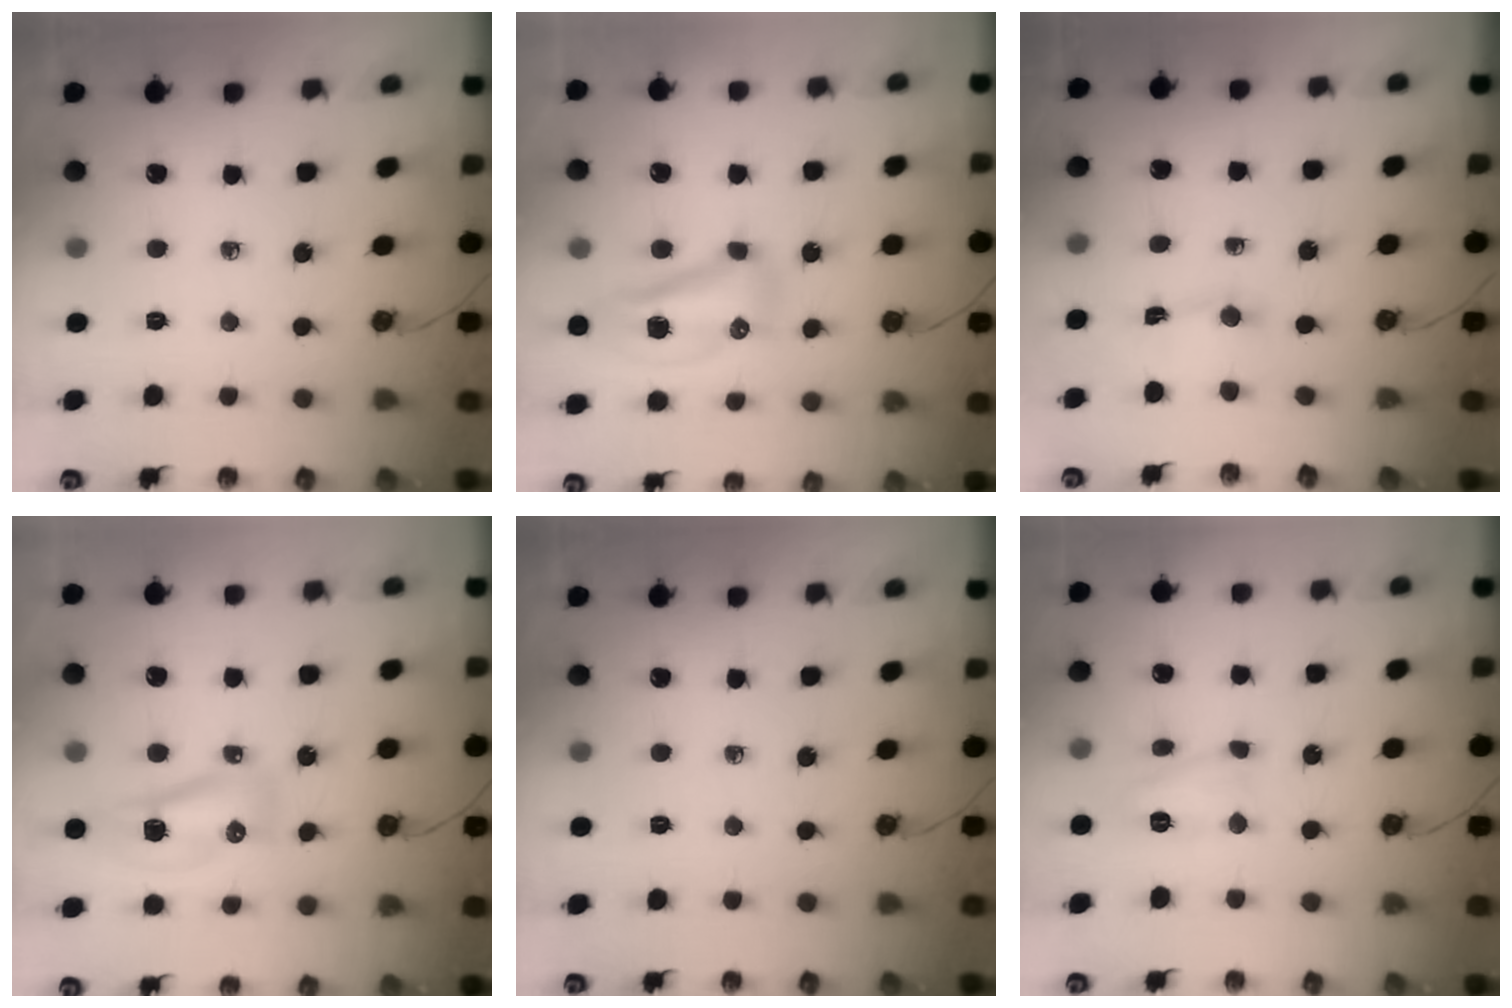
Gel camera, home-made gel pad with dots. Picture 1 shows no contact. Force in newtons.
{"total": 14.7, "press": 11.6, "slide": 9.2}
{"total": 0.8, "press": 0.8, "slide": 0.2}
{"total": 8.6, "press": 8.4, "slide": 1.9}
{"total": 0.0}
{"total": 7.6, "press": 7.6, "slide": 0.5}